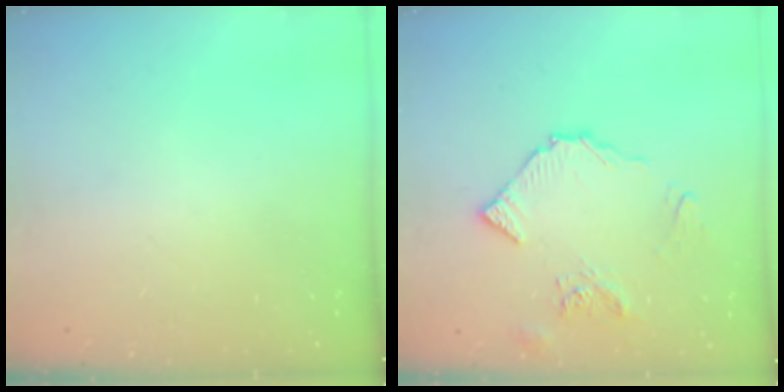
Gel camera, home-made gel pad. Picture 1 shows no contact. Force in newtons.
{"total": 10.1, "press": 10.0, "slide": 1.1}